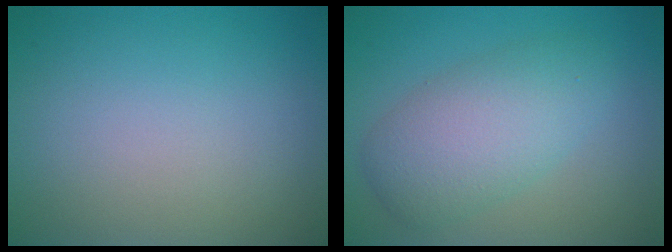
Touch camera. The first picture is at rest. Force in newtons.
{"total": 5.6, "press": 5.6, "slide": 0.2}